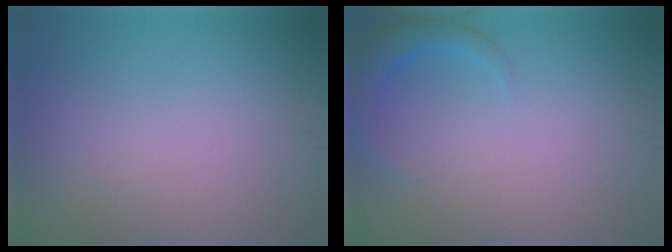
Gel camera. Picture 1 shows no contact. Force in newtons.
{"total": 2.5, "press": 2.5, "slide": 0.3}